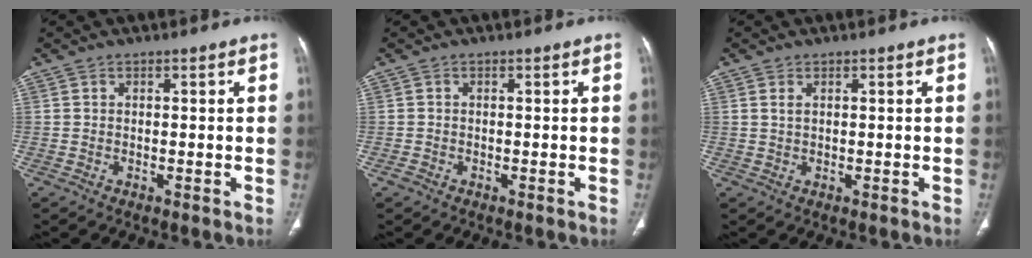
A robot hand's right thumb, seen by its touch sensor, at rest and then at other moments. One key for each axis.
{"total": 0.8, "fx": -0.6, "fy": 0.5, "fz": 0.2, "tx": -0.007, "ty": 0.000, "tz": -0.013}
{"total": 1.1, "fx": 0.5, "fy": 0.6, "fz": 0.8, "tx": -0.021, "ty": 0.004, "tz": 0.013}